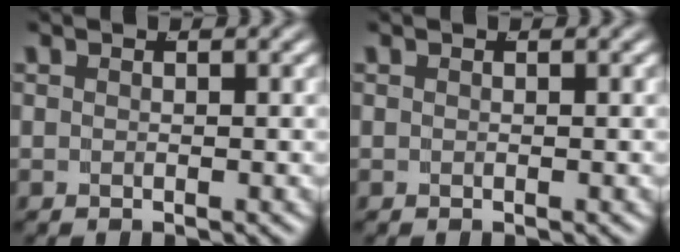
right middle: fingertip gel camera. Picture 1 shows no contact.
{"total": 0.0}